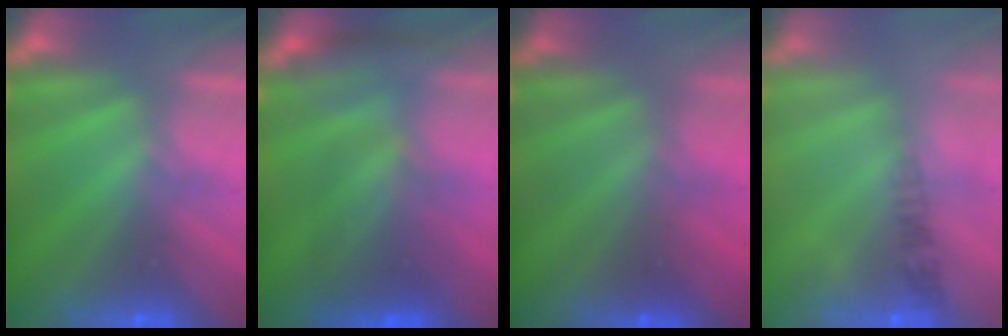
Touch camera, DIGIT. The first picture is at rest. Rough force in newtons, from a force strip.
{"total": 2.8}
{"total": 1.6}
{"total": 2.5}